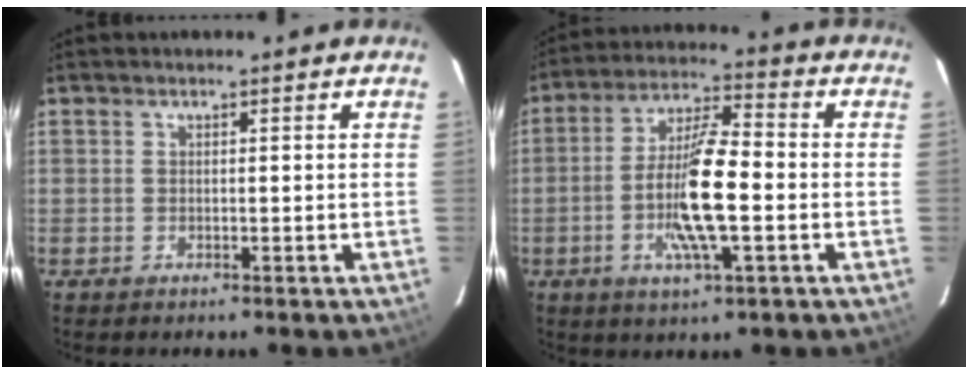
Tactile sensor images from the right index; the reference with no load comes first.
{"total": 12.6, "force": [-3.0, 2.5, 12.0], "torque": [-0.233, -0.002, -0.060]}